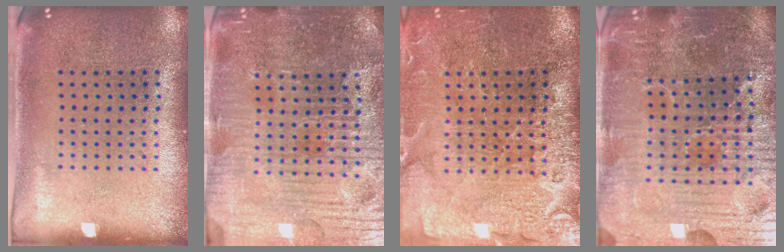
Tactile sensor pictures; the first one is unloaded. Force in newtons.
{"total": 5.2, "press": 5.0, "slide": 1.4}
{"total": 3.9, "press": 3.6, "slide": 1.5}
{"total": 5.5, "press": 5.2, "slide": 1.5}